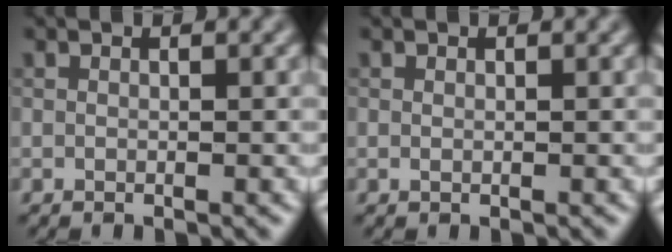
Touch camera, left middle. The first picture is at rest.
{"total": 0.0}